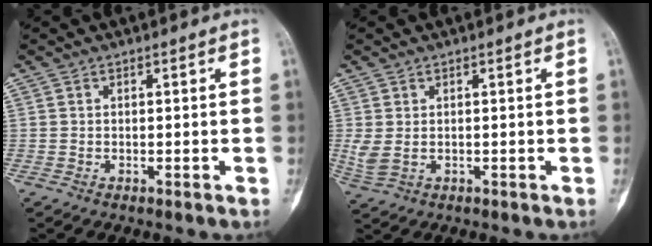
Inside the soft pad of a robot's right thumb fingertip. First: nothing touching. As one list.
[{"total": 3.1, "force": [0.2, 1.8, 2.5], "torque": [-0.070, 0.003, 0.013]}]